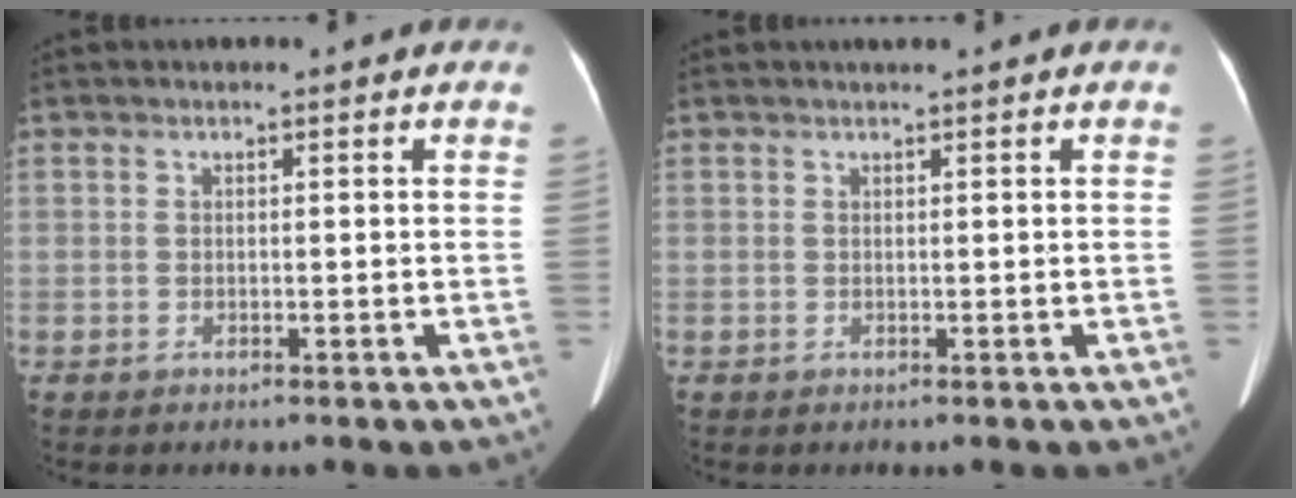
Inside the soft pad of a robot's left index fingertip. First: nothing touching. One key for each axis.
{"total": 0.6, "fx": 0.5, "fy": -0.1, "fz": 0.4, "tx": -0.008, "ty": 0.004, "tz": 0.010}